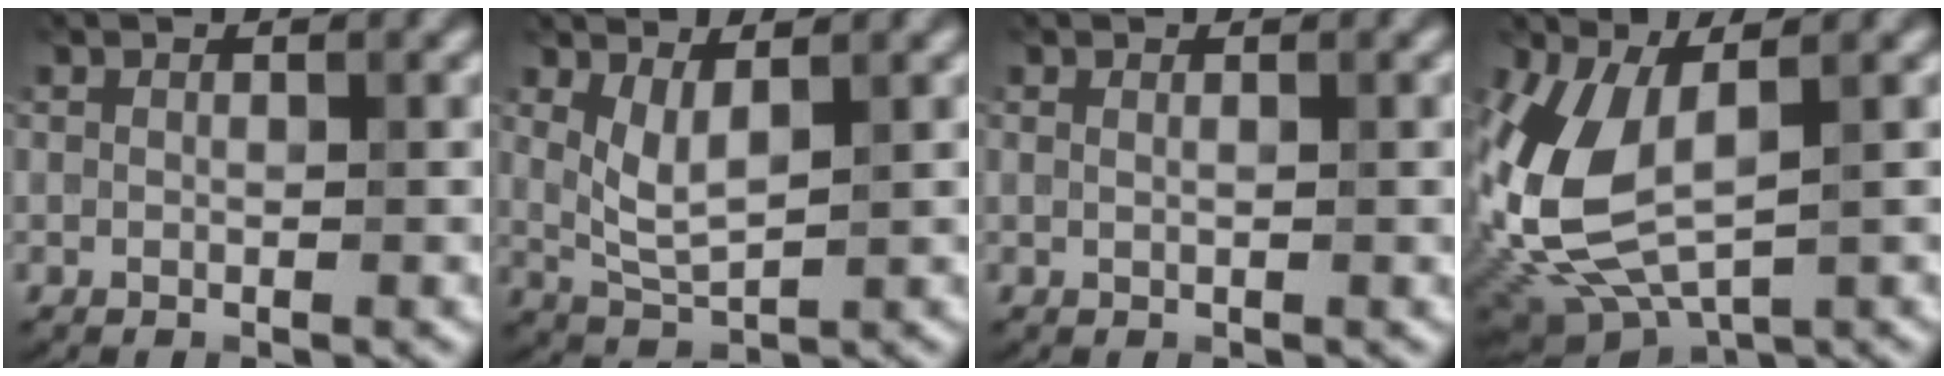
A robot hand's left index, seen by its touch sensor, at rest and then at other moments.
{"total": 2.3, "force": [0.8, 0.6, 2.0], "torque": [-0.055, -0.008, 0.033]}
{"total": 1.3, "force": [0.4, 0.6, 1.0], "torque": [-0.010, 0.002, 0.000]}
{"total": 8.8, "force": [0.0, 4.4, 7.7], "torque": [-0.204, -0.019, 0.018]}